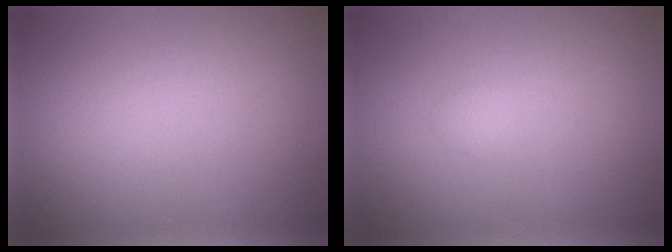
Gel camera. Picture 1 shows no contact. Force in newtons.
{"total": 0.5, "press": 0.5, "slide": 0.0}